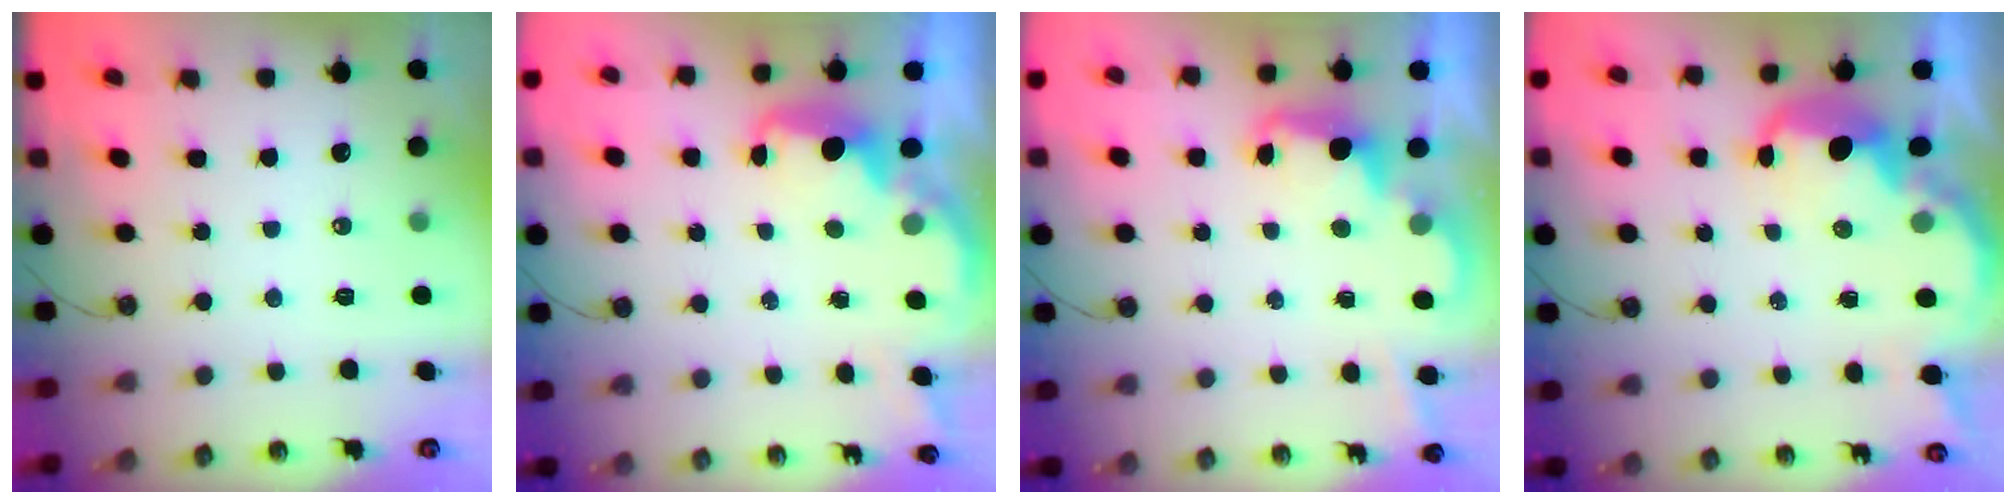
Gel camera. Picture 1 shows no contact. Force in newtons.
{"total": 3.0, "press": 3.0, "slide": 0.7}
{"total": 2.5, "press": 2.5, "slide": 0.5}
{"total": 5.7, "press": 5.7, "slide": 0.7}